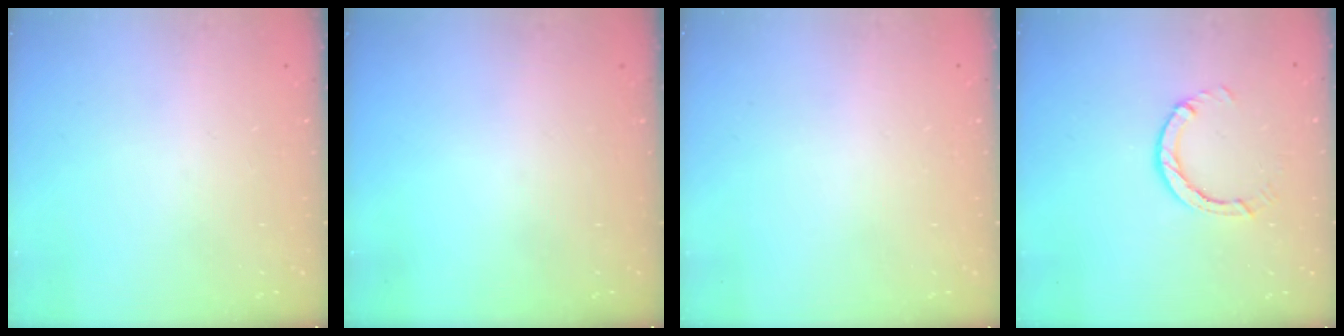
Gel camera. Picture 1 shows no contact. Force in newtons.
{"total": 0.0}
{"total": 2.6, "press": 2.6, "slide": 0.2}
{"total": 2.9, "press": 2.9, "slide": 0.5}